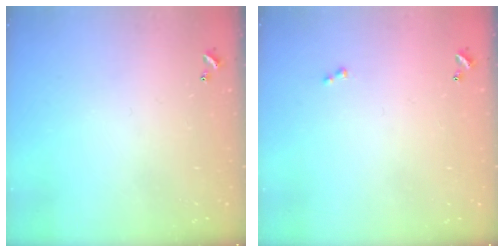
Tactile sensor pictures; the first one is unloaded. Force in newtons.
{"total": 0.7, "press": 0.6, "slide": 0.4}